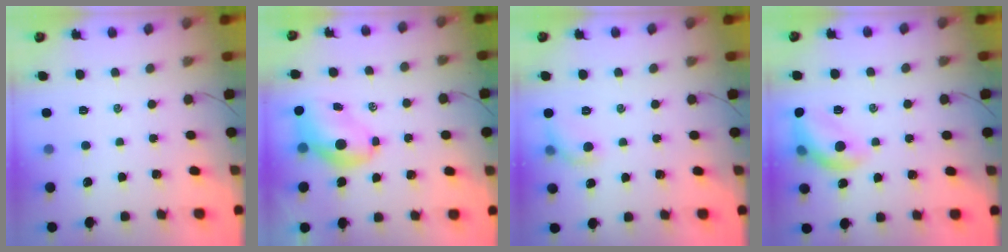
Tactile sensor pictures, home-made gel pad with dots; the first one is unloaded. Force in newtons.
{"total": 7.2, "press": 7.0, "slide": 1.5}
{"total": 6.1, "press": 5.9, "slide": 1.3}
{"total": 11.9, "press": 11.9, "slide": 1.2}